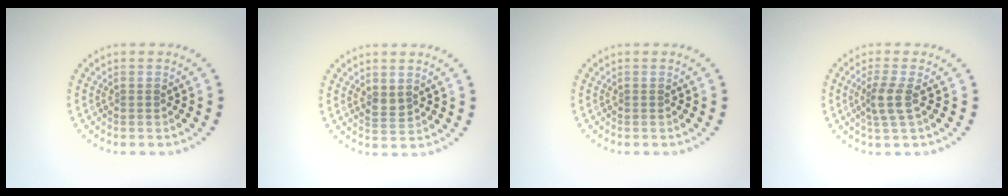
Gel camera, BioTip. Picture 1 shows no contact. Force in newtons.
{"total": 1.1, "press": 1.1, "slide": 0.4}
{"total": 0.0}
{"total": 2.3, "press": 1.9, "slide": 1.3}